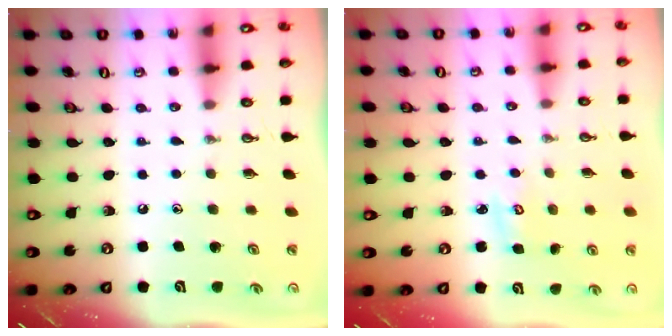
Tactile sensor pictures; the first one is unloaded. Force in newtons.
{"total": 2.9, "press": 2.9, "slide": 0.3}